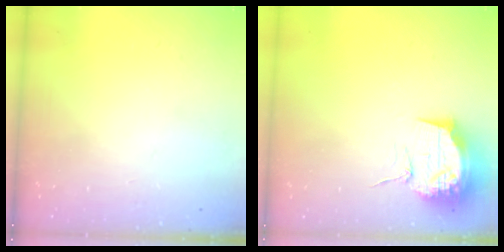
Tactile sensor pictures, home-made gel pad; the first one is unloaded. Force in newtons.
{"total": 16.1, "press": 16.1, "slide": 0.2}